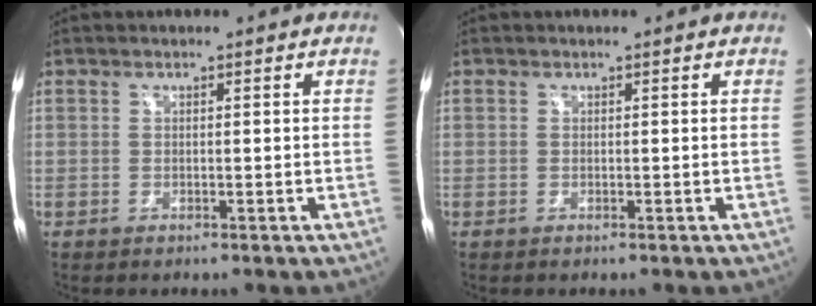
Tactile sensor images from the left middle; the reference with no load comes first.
{"total": 0.0}